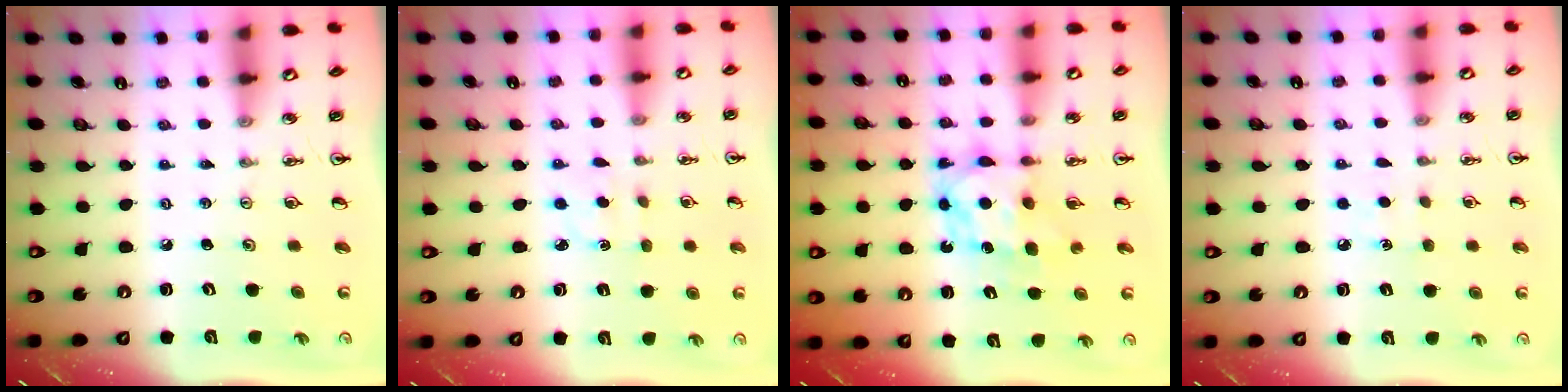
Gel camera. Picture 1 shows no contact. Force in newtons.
{"total": 1.7, "press": 1.6, "slide": 0.6}
{"total": 7.1, "press": 7.0, "slide": 0.6}
{"total": 4.0, "press": 4.0, "slide": 0.4}